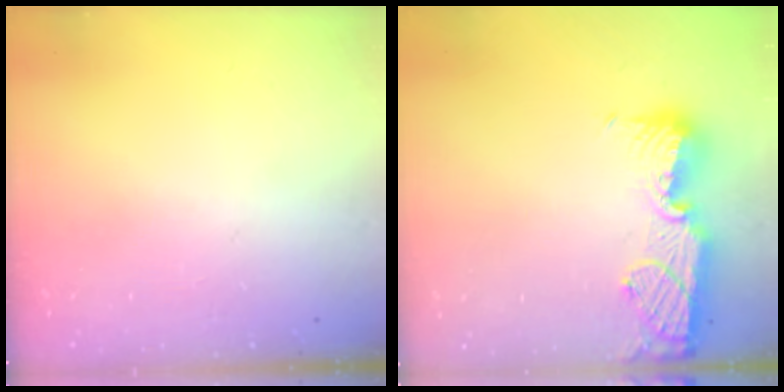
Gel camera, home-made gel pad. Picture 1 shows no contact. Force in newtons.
{"total": 13.9, "press": 13.8, "slide": 1.2}